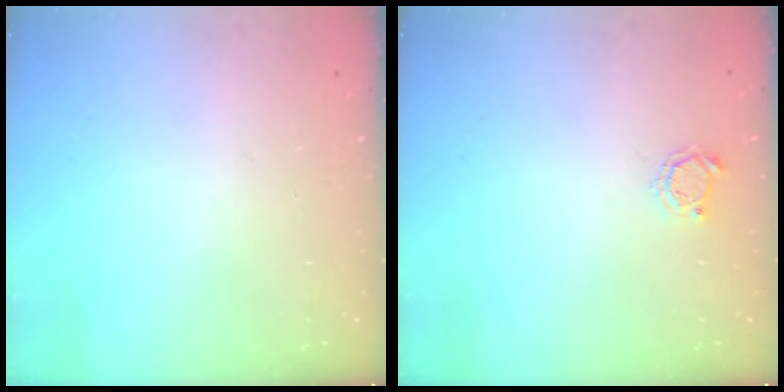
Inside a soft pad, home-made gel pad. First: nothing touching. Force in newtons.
{"total": 3.6, "press": 3.5, "slide": 0.5}